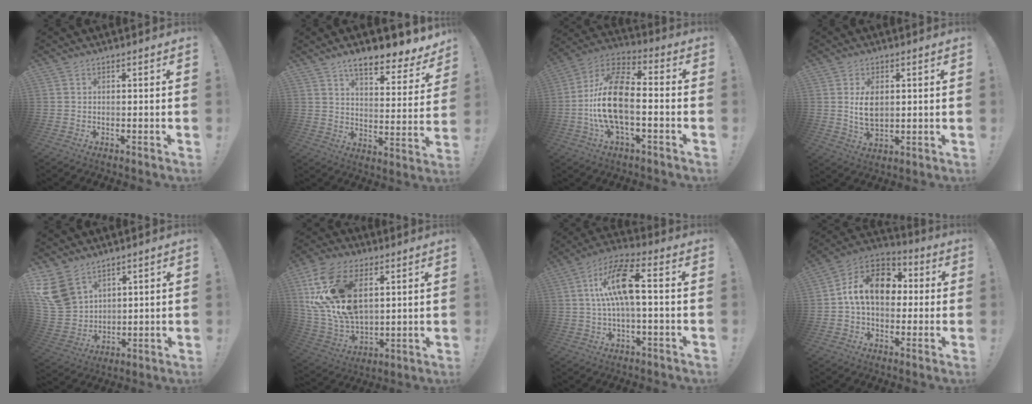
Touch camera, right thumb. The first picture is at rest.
{"total": 11.0, "force": [8.4, 3.0, 6.4], "torque": [-0.093, -0.071, 0.139]}
{"total": 17.5, "force": [-3.0, 8.2, 15.1], "torque": [-0.297, 0.018, -0.052]}
{"total": 7.1, "force": [1.3, 4.3, 5.5], "torque": [-0.086, -0.007, 0.020]}
{"total": 12.9, "force": [8.1, 8.0, 6.1], "torque": [-0.129, -0.048, 0.163]}
{"total": 23.0, "force": [7.9, 14.8, 15.6], "torque": [-0.306, -0.030, 0.153]}
{"total": 14.6, "force": [2.2, 4.5, 13.7], "torque": [-0.242, 0.004, 0.028]}
{"total": 15.8, "force": [2.3, 11.0, 11.1], "torque": [-0.172, 0.018, 0.046]}